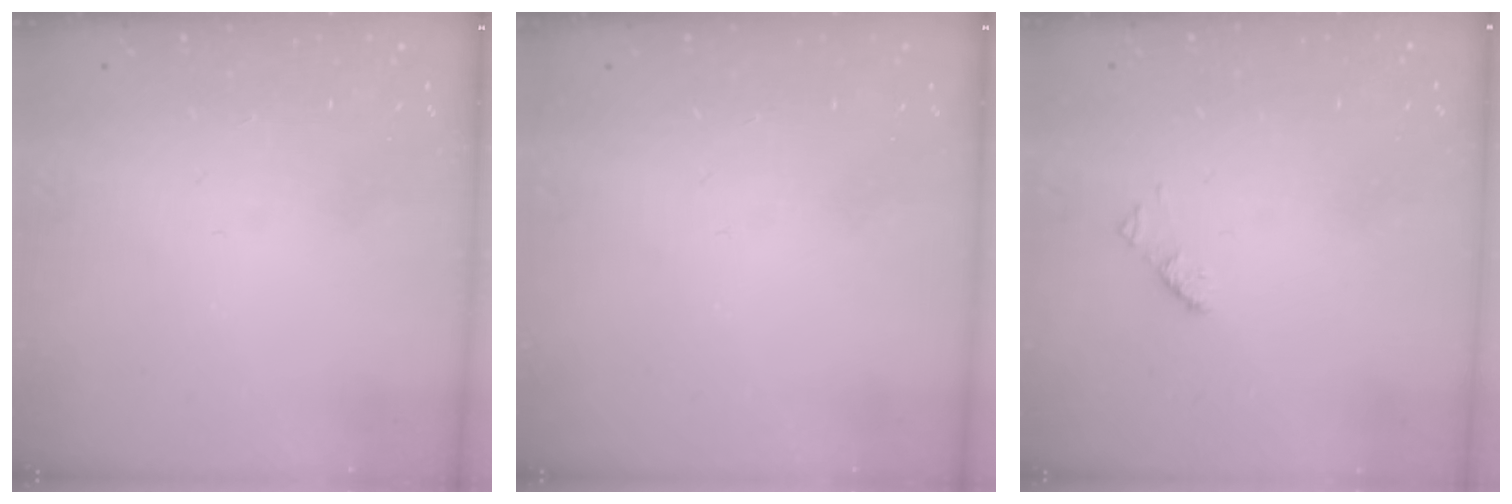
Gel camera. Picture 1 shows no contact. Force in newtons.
{"total": 0.0}
{"total": 1.9, "press": 1.9, "slide": 0.3}